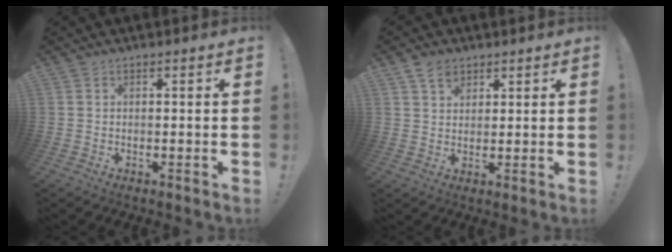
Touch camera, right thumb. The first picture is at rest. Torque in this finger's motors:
{"motor_torque": [0.36, 0.42, 0.45, 0.05, -0.03]}